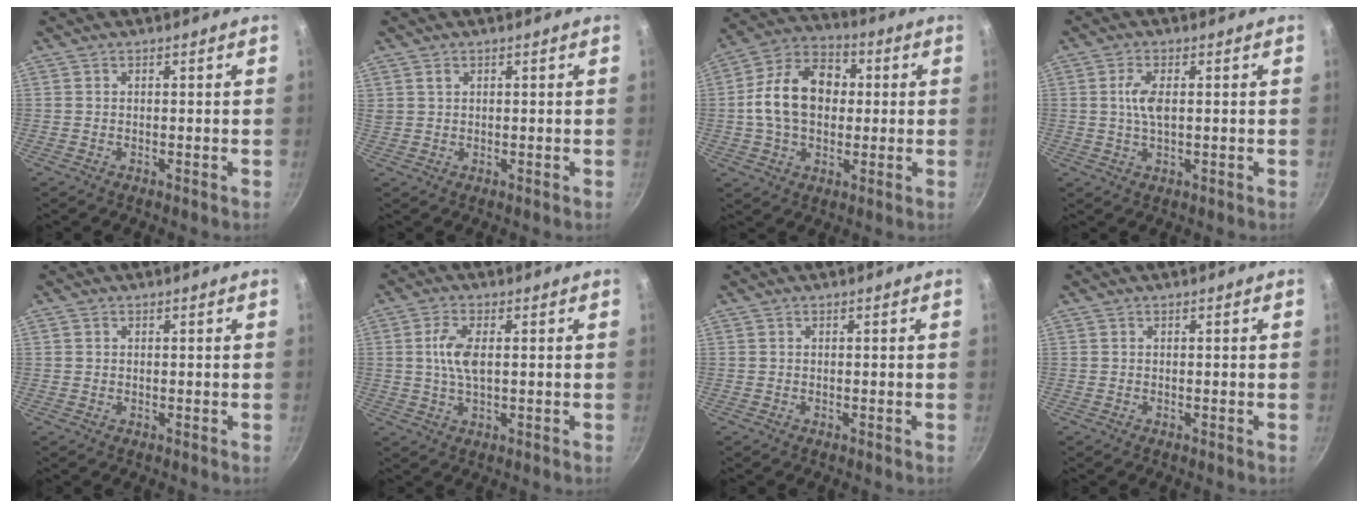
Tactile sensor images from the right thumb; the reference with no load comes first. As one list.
[{"total": 1.4, "force": [0.8, 1.0, 0.7], "torque": [-0.010, 0.003, 0.016]}, {"total": 15.5, "force": [0.9, 11.1, 10.8], "torque": [-0.155, 0.027, -0.001]}, {"total": 4.4, "force": [0.6, 1.9, 4.0], "torque": [-0.082, 0.003, 0.011]}, {"total": 0.7, "force": [0.2, 0.6, 0.2], "torque": [-0.001, 0.002, 0.002]}, {"total": 5.9, "force": [0.8, 2.5, 5.2], "torque": [-0.109, 0.003, 0.015]}, {"total": 0.0}, {"total": 0.0}]